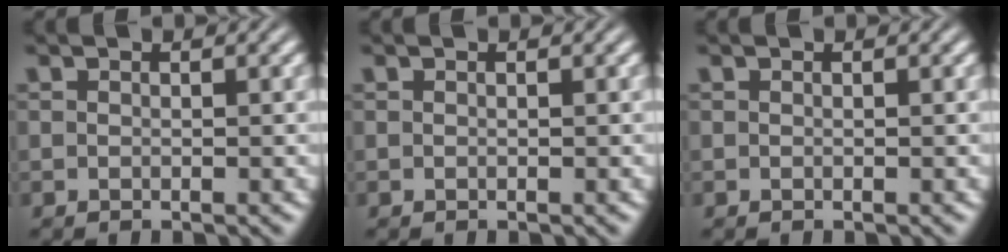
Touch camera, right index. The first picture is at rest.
{"total": 0.0}
{"total": 0.0}